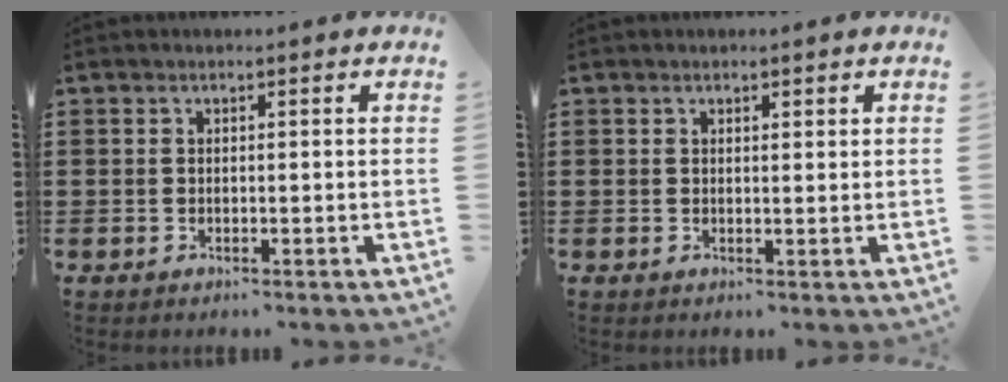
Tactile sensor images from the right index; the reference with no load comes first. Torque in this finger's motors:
{"motor_torque": [-0.18, 0.35, 0.04, -0.01]}